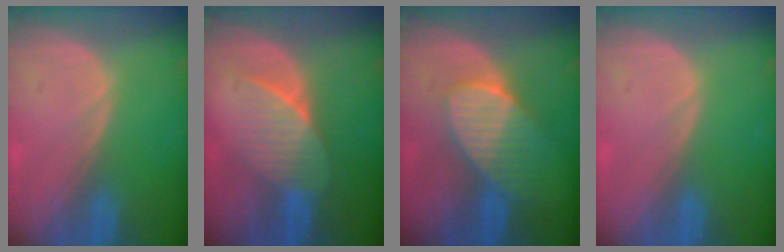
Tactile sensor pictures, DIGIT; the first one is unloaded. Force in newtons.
{"total": 6.6, "press": 6.1, "slide": 2.5}
{"total": 7.5, "press": 7.1, "slide": 2.3}
{"total": 0.0}